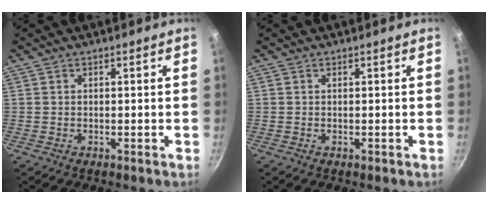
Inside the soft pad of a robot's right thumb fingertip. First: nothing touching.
{"total": 0.0}